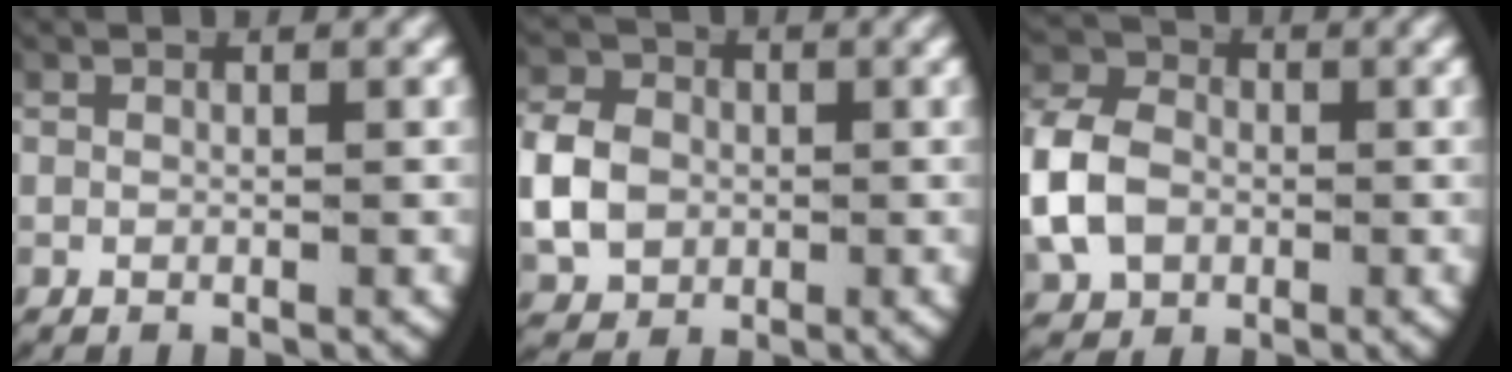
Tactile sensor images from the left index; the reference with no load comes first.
{"total": 5.5, "force": [-0.2, 4.7, 2.8], "torque": [-0.061, -0.009, 0.001]}
{"total": 6.1, "force": [-0.4, 5.1, 3.2], "torque": [-0.073, -0.006, -0.009]}